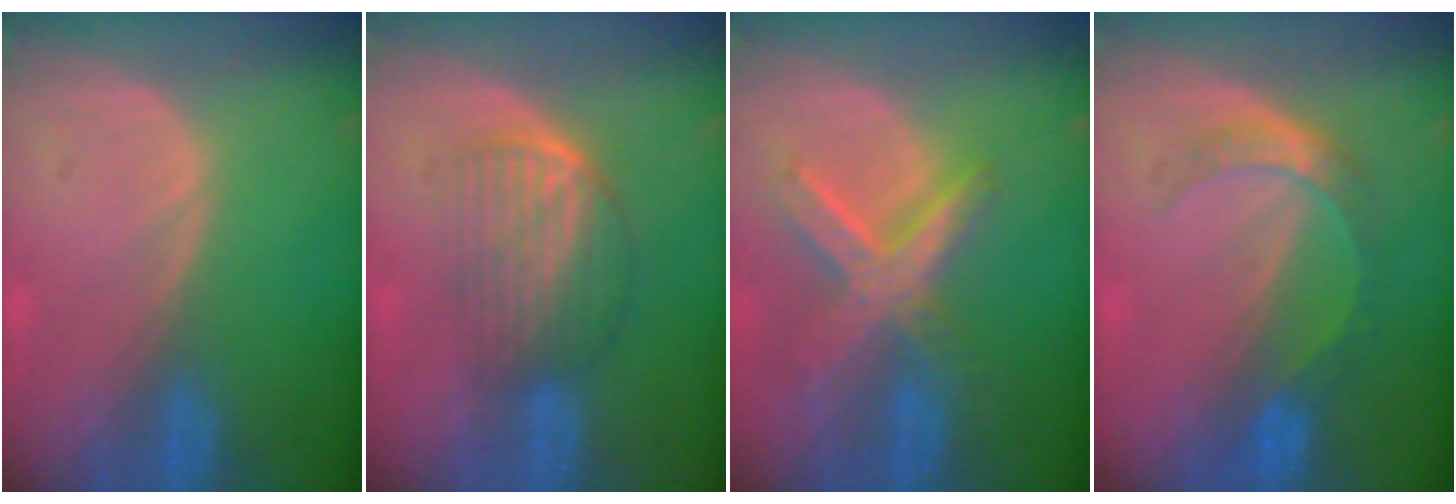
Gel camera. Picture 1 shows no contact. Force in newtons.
{"total": 7.2, "press": 6.1, "slide": 4.0}
{"total": 8.0, "press": 7.0, "slide": 4.0}
{"total": 5.1, "press": 4.6, "slide": 2.2}